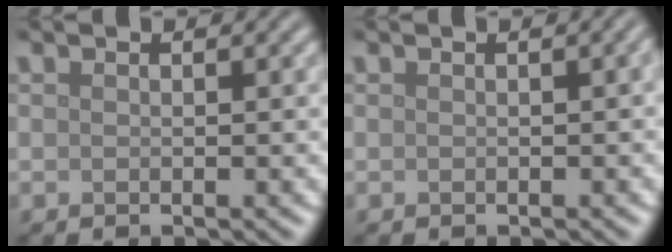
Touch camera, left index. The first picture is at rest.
{"total": 1.0, "force": [-0.1, 0.3, 1.0], "torque": [-0.009, 0.005, 0.001]}